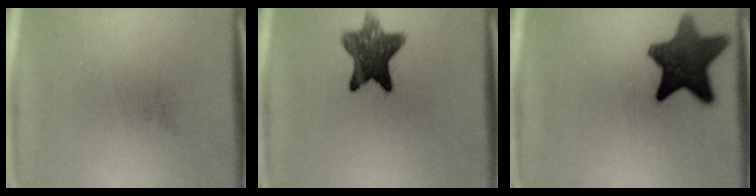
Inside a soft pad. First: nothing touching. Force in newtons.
{"total": 9.6}
{"total": 11.7}